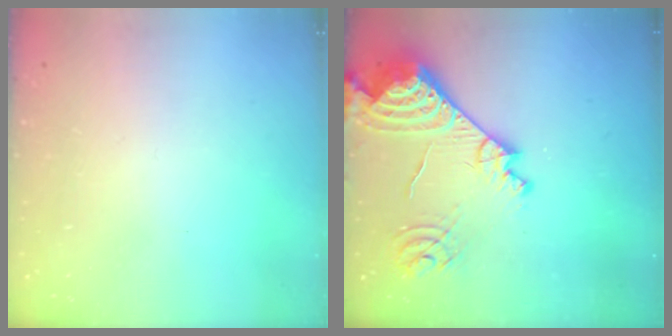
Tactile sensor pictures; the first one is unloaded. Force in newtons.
{"total": 19.2, "press": 19.1, "slide": 2.0}